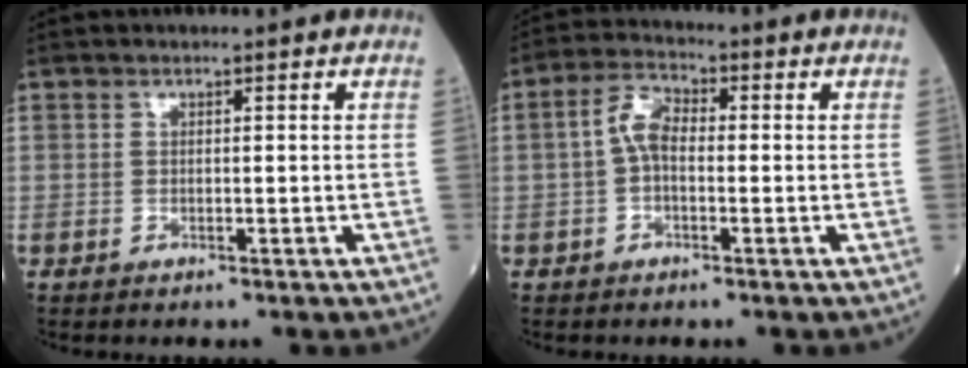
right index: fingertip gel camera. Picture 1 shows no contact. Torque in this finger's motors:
{"motor_torque": [0.79, -0.10, 0.33, 0.10]}